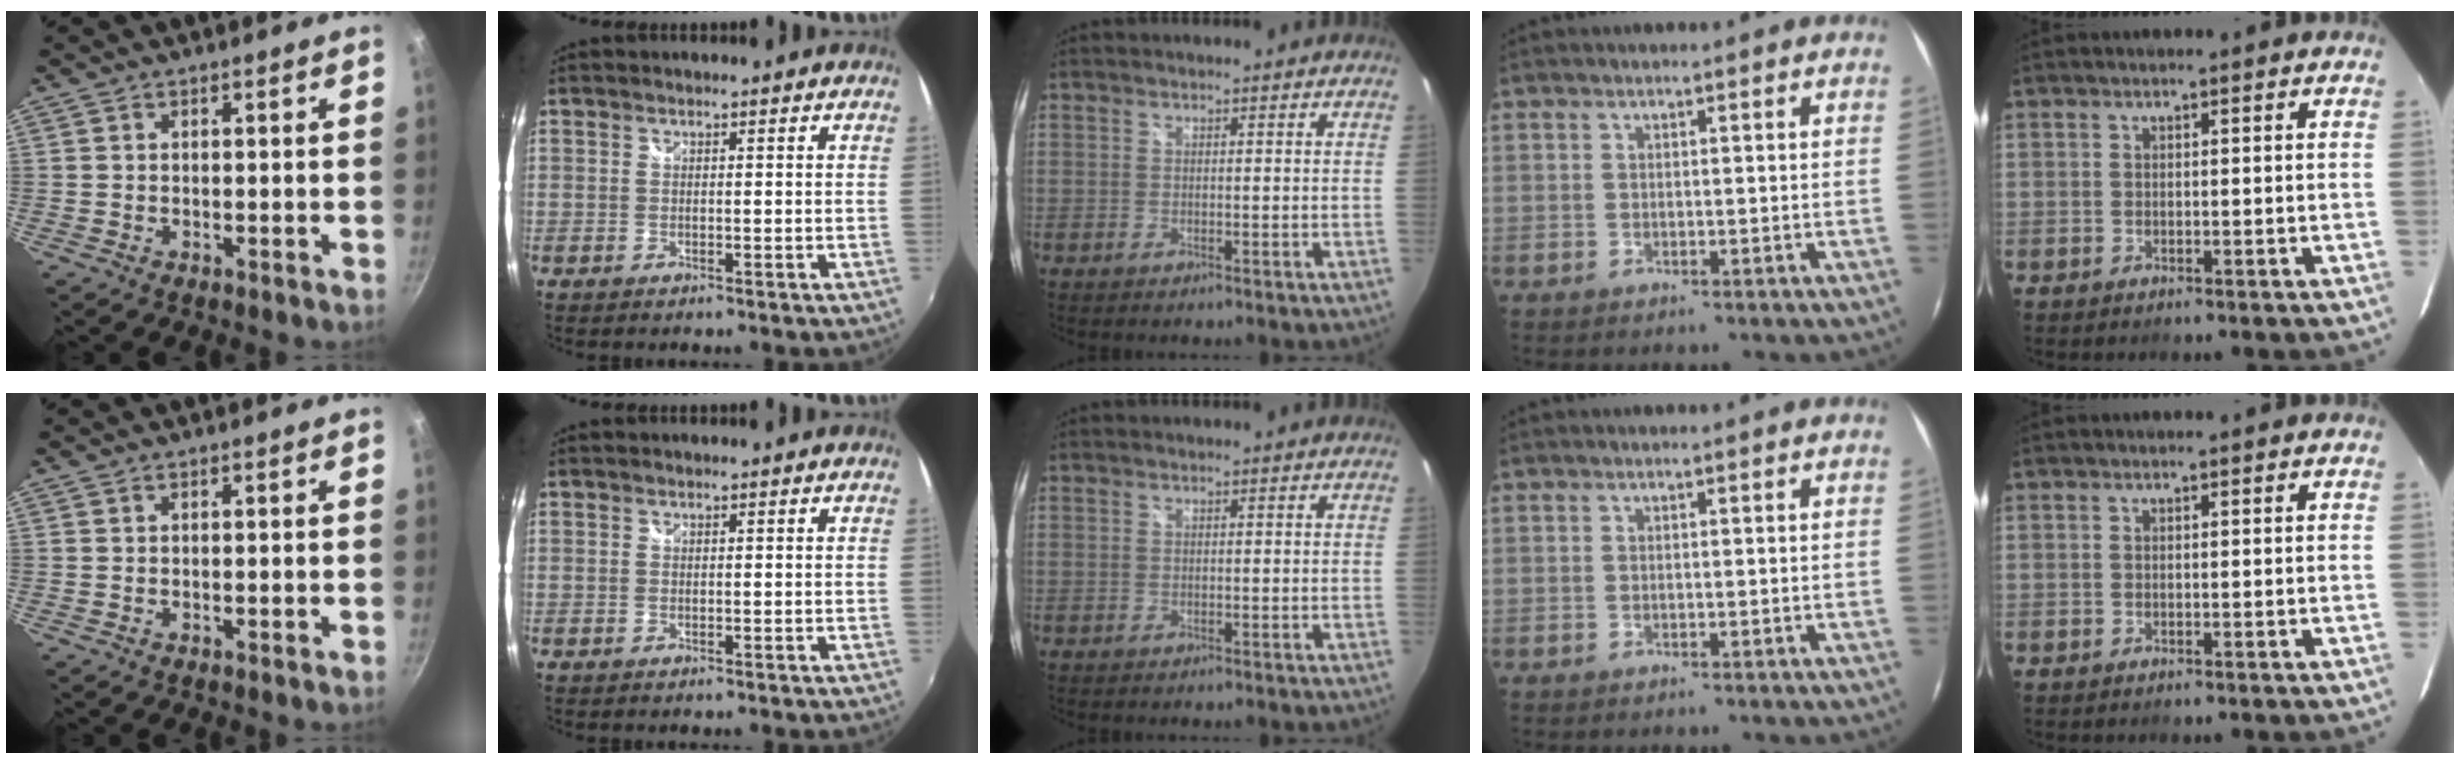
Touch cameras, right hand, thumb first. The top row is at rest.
{}